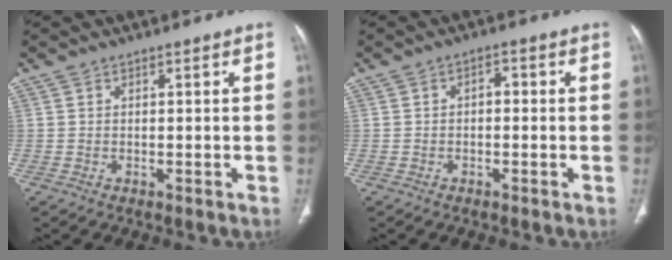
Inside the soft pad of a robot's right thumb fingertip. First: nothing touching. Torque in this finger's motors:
{"motor_torque": [-0.20, 0.05, -0.10, -0.06, 0.03]}